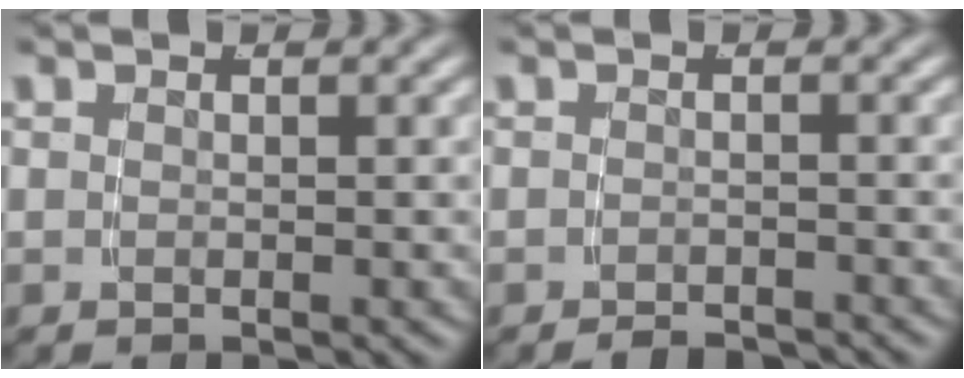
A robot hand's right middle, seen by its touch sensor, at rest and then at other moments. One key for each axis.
{"total": 2.1, "fx": -2.1, "fy": 0.0, "fz": 0.2, "tx": 0.000, "ty": -0.008, "tz": -0.032}